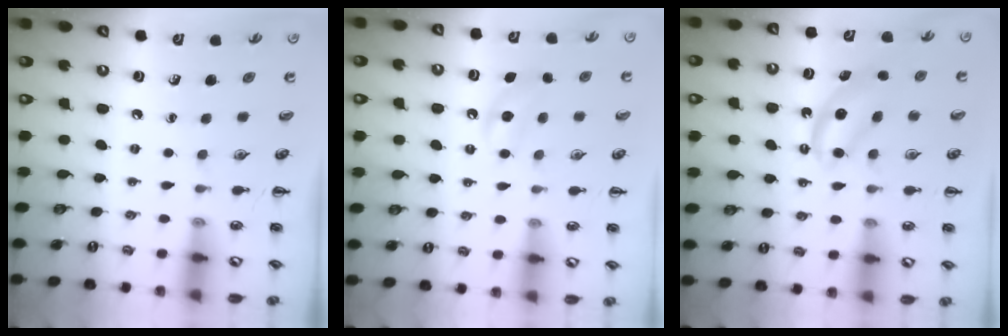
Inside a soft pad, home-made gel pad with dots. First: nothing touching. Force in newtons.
{"total": 5.4, "press": 5.3, "slide": 1.3}
{"total": 6.2, "press": 6.1, "slide": 0.9}